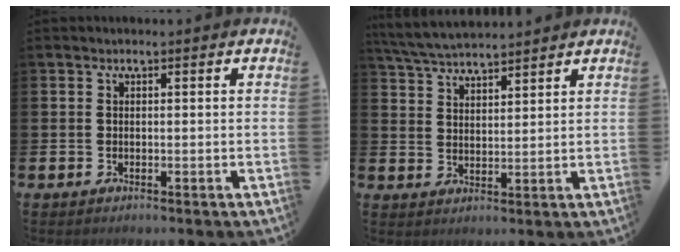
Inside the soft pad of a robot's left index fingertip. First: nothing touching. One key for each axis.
{"total": 5.1, "fx": 5.0, "fy": 0.5, "fz": 0.9, "tx": -0.040, "ty": -0.023, "tz": 0.092}